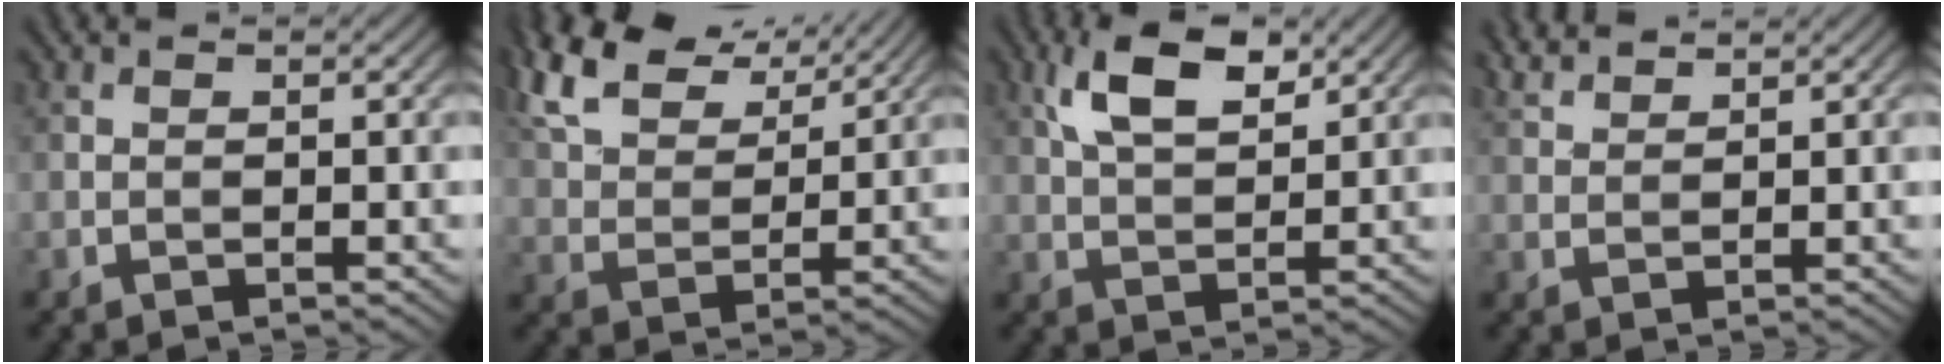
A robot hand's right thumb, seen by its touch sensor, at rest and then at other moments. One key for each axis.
{"total": 11.6, "fx": 7.8, "fy": 5.3, "fz": 6.7, "tx": -0.180, "ty": 0.024, "tz": 0.151}
{"total": 7.3, "fx": 3.8, "fy": 3.3, "fz": 5.4, "tx": -0.111, "ty": 0.006, "tz": 0.073}
{"total": 3.0, "fx": 2.8, "fy": 0.5, "fz": 1.0, "tx": -0.029, "ty": 0.005, "tz": 0.059}